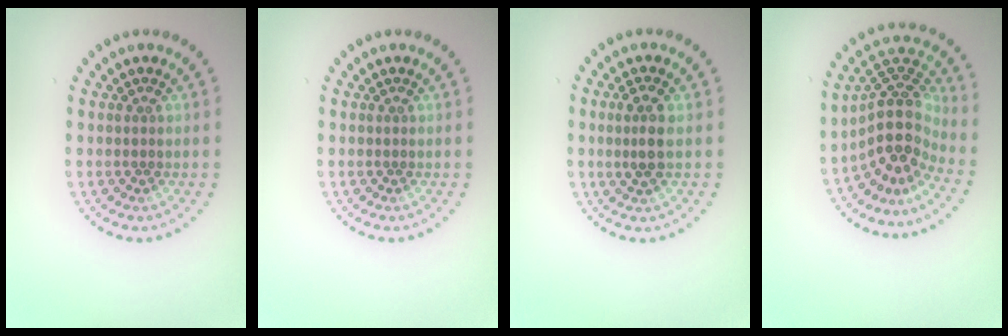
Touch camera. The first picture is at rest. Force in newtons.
{"total": 0.0}
{"total": 2.2, "press": 2.1, "slide": 0.6}
{"total": 5.0, "press": 3.6, "slide": 3.4}